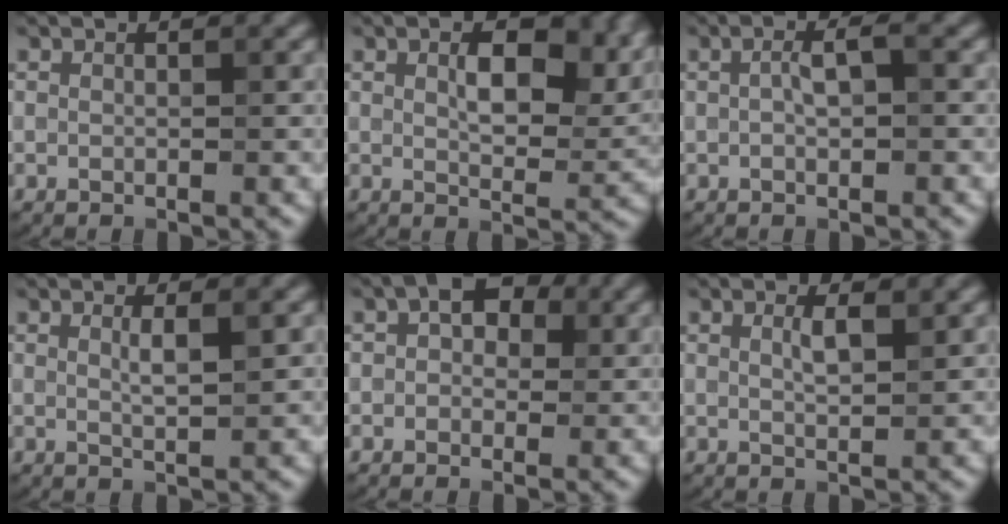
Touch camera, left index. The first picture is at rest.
{"total": 8.5, "force": [2.6, 4.3, 6.8], "torque": [-0.101, 0.000, 0.045]}
{"total": 2.0, "force": [0.1, 0.7, 1.8], "torque": [-0.036, 0.005, 0.001]}
{"total": 1.8, "force": [0.7, 0.4, 1.6], "torque": [-0.024, -0.002, 0.008]}
{"total": 3.5, "force": [1.0, 2.5, 2.3], "torque": [-0.013, 0.011, -0.004]}
{"total": 1.7, "force": [0.9, 0.4, 1.4], "torque": [-0.026, -0.001, 0.015]}